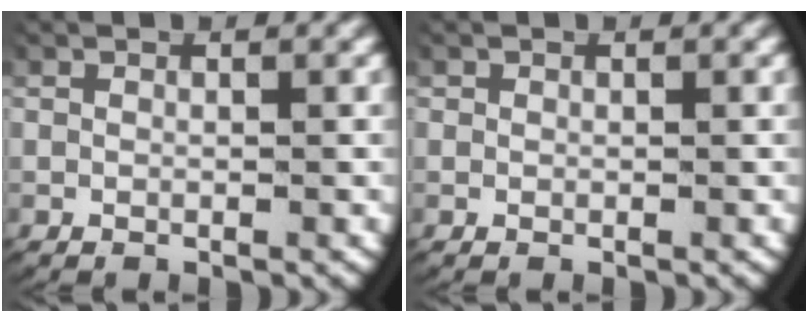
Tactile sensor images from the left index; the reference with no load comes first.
{"total": 0.0}